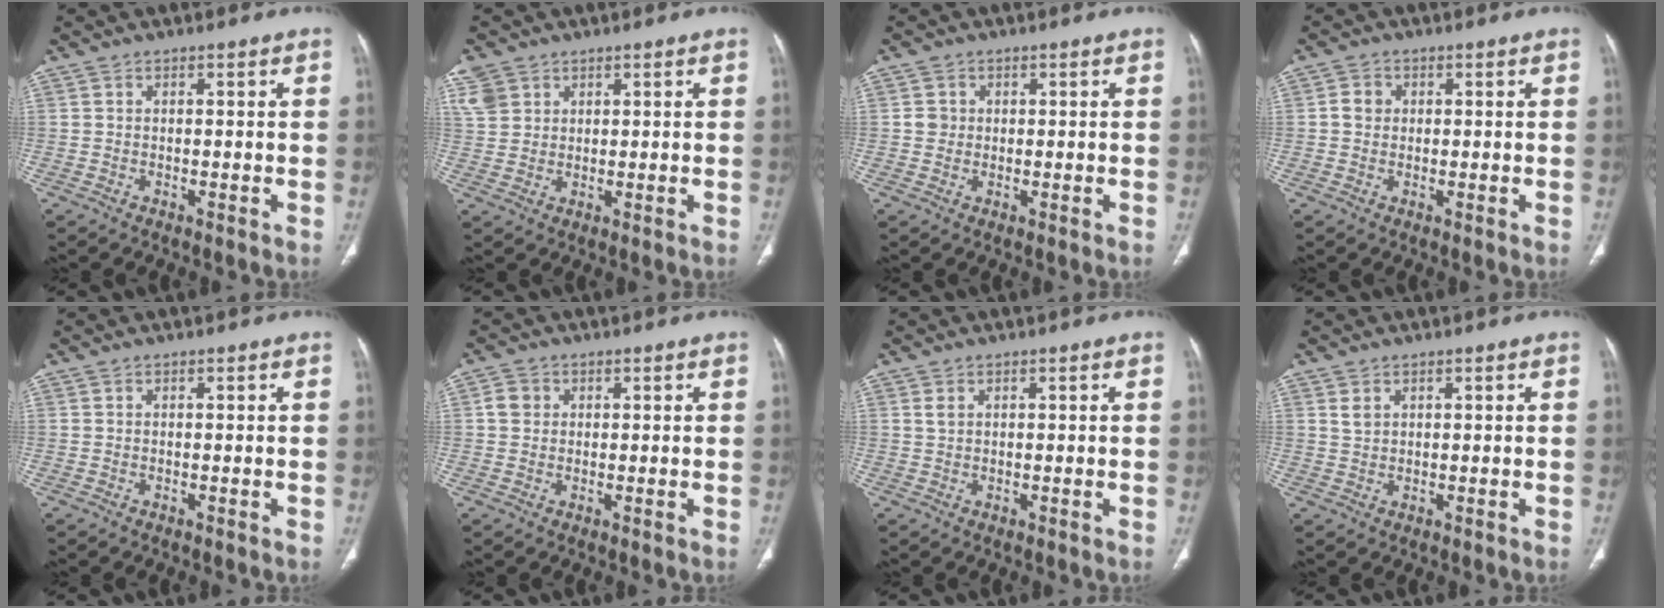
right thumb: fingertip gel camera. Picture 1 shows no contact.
{"total": 8.2, "force": [4.1, 6.5, 3.0], "torque": [-0.074, 0.006, 0.093]}
{"total": 2.1, "force": [0.3, 2.0, 0.5], "torque": [0.003, 0.002, 0.006]}
{"total": 2.5, "force": [0.3, 2.2, 1.0], "torque": [-0.008, 0.005, 0.002]}
{"total": 0.0}
{"total": 2.9, "force": [0.5, 2.6, 1.1], "torque": [-0.010, 0.005, 0.008]}
{"total": 1.1, "force": [0.5, 0.7, 0.7], "torque": [-0.012, 0.003, 0.012]}
{"total": 1.6, "force": [0.9, 1.0, 0.8], "torque": [-0.012, -0.002, 0.022]}